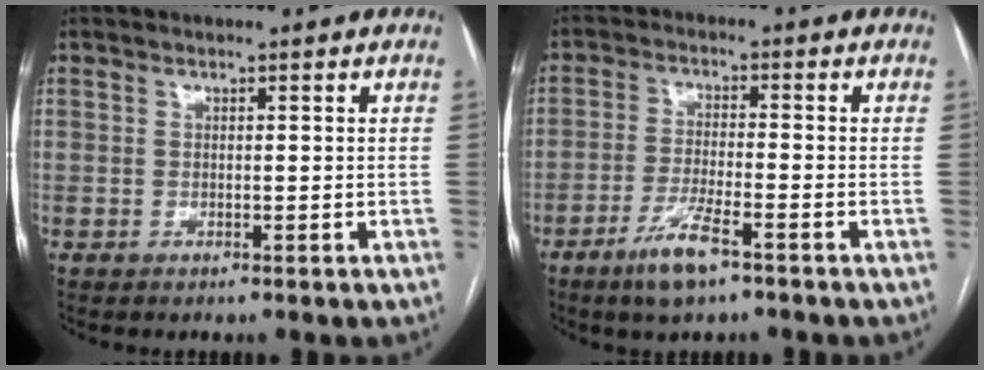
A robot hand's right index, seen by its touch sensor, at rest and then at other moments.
{"total": 6.6, "force": [-4.2, 0.8, 5.0], "torque": [-0.103, -0.010, -0.076]}